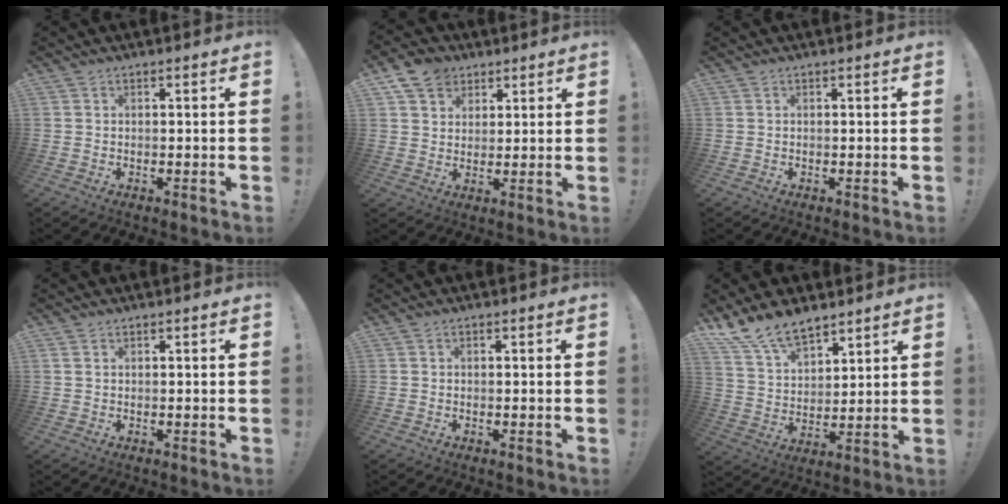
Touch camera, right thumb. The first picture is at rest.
{"total": 8.5, "force": [5.0, 6.3, 2.6], "torque": [-0.046, -0.022, 0.101]}
{"total": 0.0}
{"total": 0.9, "force": [0.6, 0.4, 0.5], "torque": [-0.017, 0.002, 0.013]}
{"total": 0.0}
{"total": 12.9, "force": [10.4, 5.9, 4.9], "torque": [-0.107, -0.063, 0.200]}